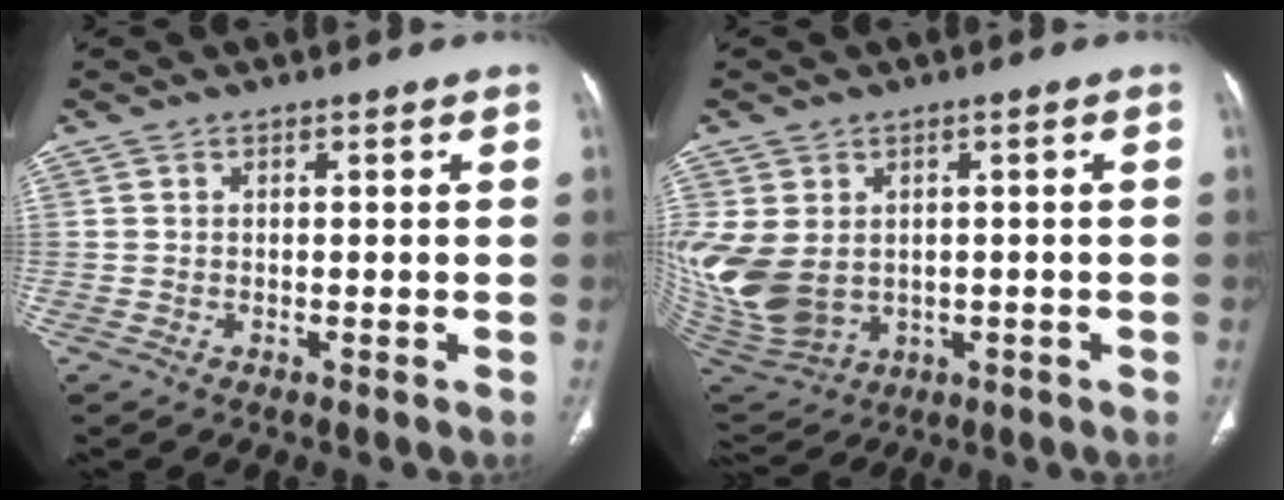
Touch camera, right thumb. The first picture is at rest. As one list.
[{"total": 13.8, "force": [-0.3, 10.6, 8.8], "torque": [-0.211, -0.008, 0.028]}]